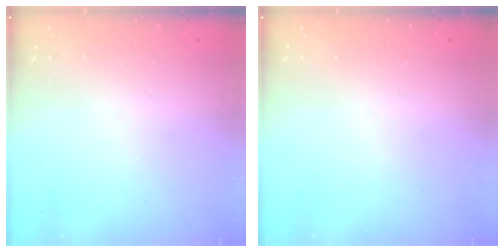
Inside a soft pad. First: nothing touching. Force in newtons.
{"total": 0.0}